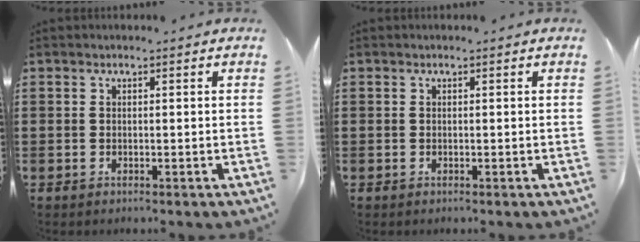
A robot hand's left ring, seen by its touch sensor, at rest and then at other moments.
{"total": 0.0}